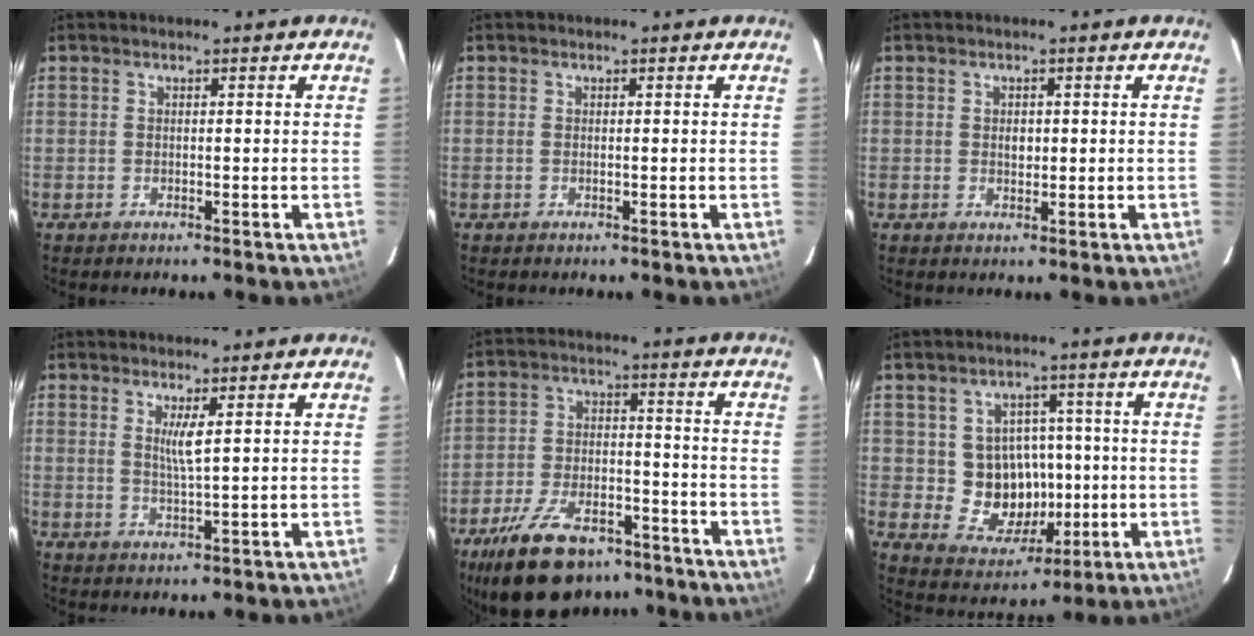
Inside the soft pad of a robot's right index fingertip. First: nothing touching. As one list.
[{"total": 0.0}, {"total": 1.6, "force": [0.2, 1.2, 1.1], "torque": [-0.016, 0.003, 0.005]}, {"total": 3.2, "force": [1.3, -0.2, 2.9], "torque": [-0.053, -0.007, 0.023]}, {"total": 18.5, "force": [-13.3, 8.9, 9.4], "torque": [-0.199, -0.004, -0.204]}, {"total": 10.4, "force": [-0.4, 9.5, 4.2], "torque": [-0.087, 0.010, 0.012]}]